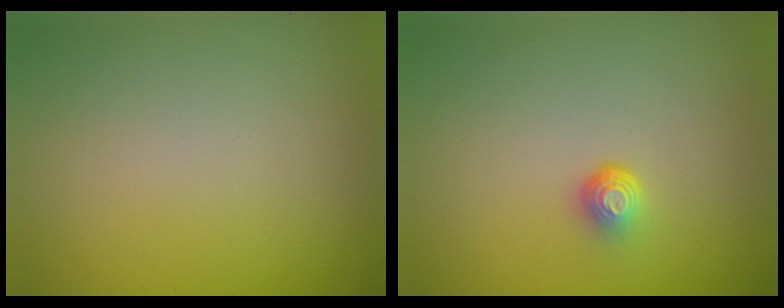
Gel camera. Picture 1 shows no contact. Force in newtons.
{"total": 1.7, "press": 1.1, "slide": 1.3}